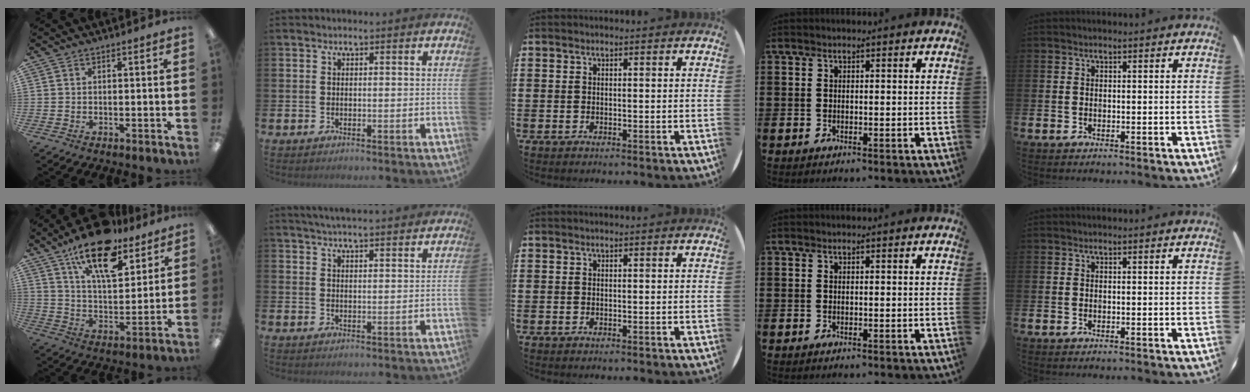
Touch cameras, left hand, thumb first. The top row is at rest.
{"thumb": {"total": 18.7, "force": [13.1, 7.6, 11.0], "torque": [-0.180, -0.066, 0.220]}, "index": {"total": 3.7, "force": [3.7, -0.1, 0.7], "torque": [-0.016, -0.017, 0.066]}}